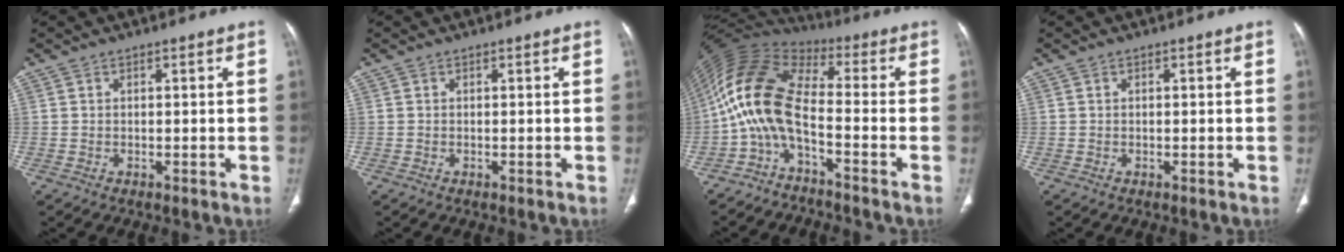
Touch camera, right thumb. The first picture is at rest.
{"total": 0.0}
{"total": 11.3, "force": [-3.8, 4.0, 9.9], "torque": [-0.210, 0.068, -0.093]}
{"total": 0.0}